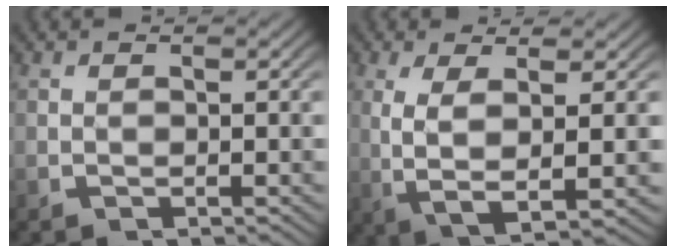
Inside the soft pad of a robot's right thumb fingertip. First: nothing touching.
{"total": 6.7, "force": [0.1, 2.9, 6.1], "torque": [-0.149, -0.028, 0.024]}